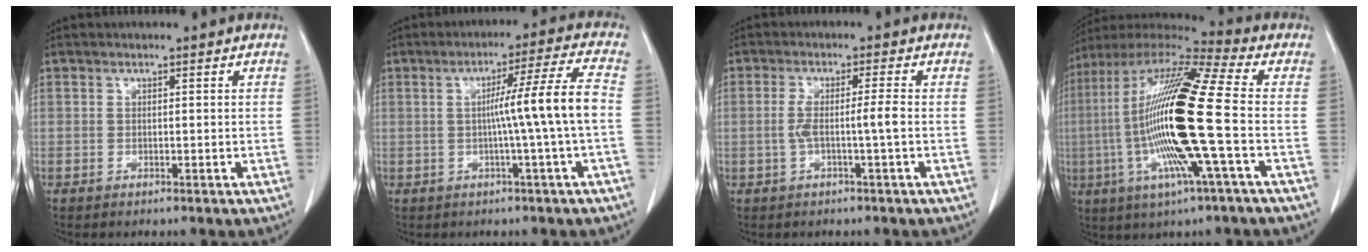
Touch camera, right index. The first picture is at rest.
{"total": 8.8, "force": [-0.8, -2.2, 8.5], "torque": [-0.132, 0.011, -0.006]}
{"total": 3.9, "force": [-0.8, -0.5, 3.8], "torque": [-0.076, 0.008, -0.009]}
{"total": 21.7, "force": [-2.8, 0.7, 21.5], "torque": [-0.443, -0.011, -0.069]}